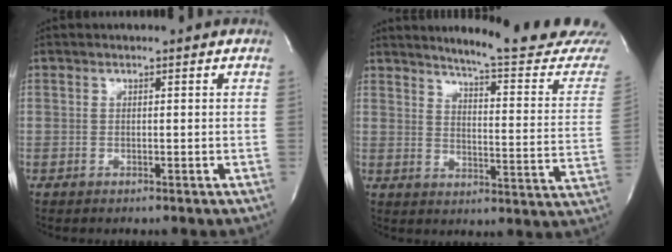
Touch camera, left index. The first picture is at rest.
{"total": 18.3, "force": [17.1, -0.9, 6.5], "torque": [-0.093, -0.113, 0.201]}